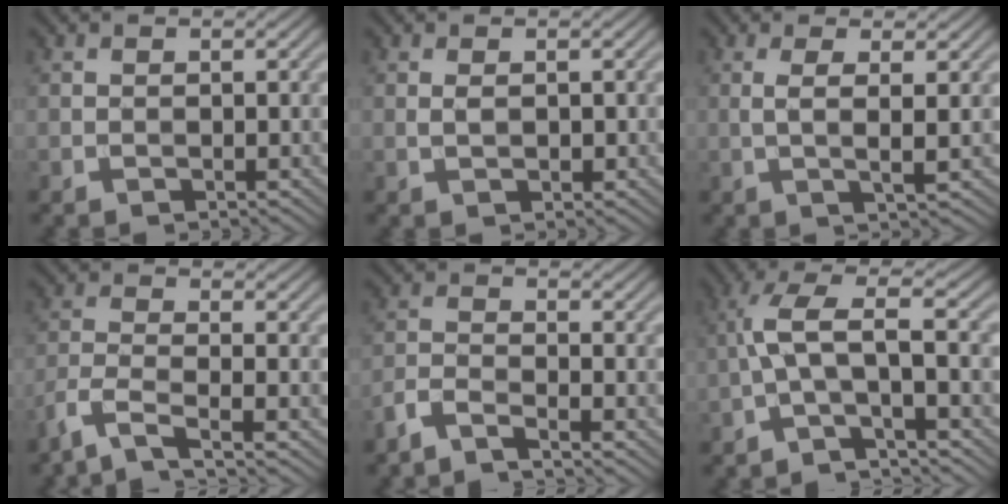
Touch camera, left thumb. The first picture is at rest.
{"total": 1.4, "force": [0.1, 0.7, 1.2], "torque": [-0.025, -0.001, 0.005]}
{"total": 3.3, "force": [0.6, 0.5, 3.2], "torque": [-0.060, 0.003, 0.010]}
{"total": 4.5, "force": [-3.3, 0.8, 3.0], "torque": [-0.060, -0.005, -0.084]}
{"total": 3.3, "force": [-2.8, 0.4, 1.6], "torque": [-0.035, -0.006, -0.071]}
{"total": 5.9, "force": [-1.2, 1.3, 5.6], "torque": [-0.115, 0.020, -0.039]}